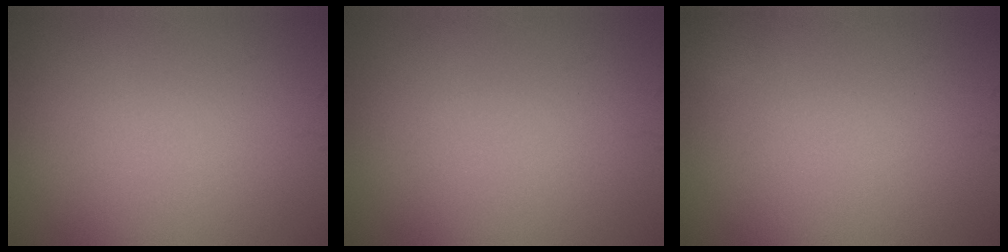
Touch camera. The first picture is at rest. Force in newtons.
{"total": 0.0}
{"total": 0.9, "press": 0.9, "slide": 0.2}